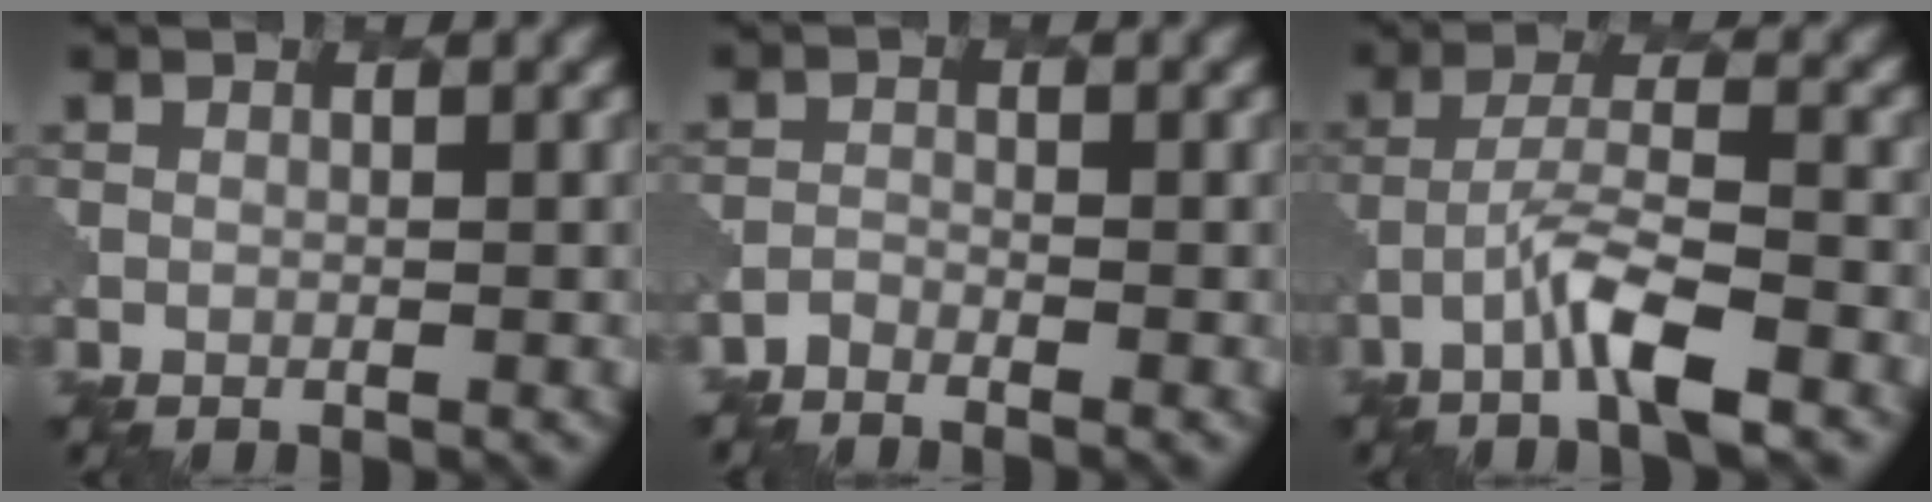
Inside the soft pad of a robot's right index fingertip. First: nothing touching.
{"total": 1.7, "force": [-1.7, 0.1, 0.0], "torque": [-0.008, 0.000, -0.040]}
{"total": 4.7, "force": [-2.8, 0.6, 3.7], "torque": [-0.073, 0.009, -0.061]}